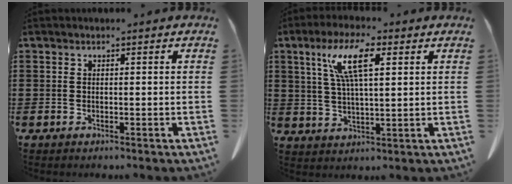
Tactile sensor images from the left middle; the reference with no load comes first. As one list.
[{"total": 9.3, "force": [4.1, 2.6, 8.0], "torque": [-0.166, 0.013, 0.070]}]